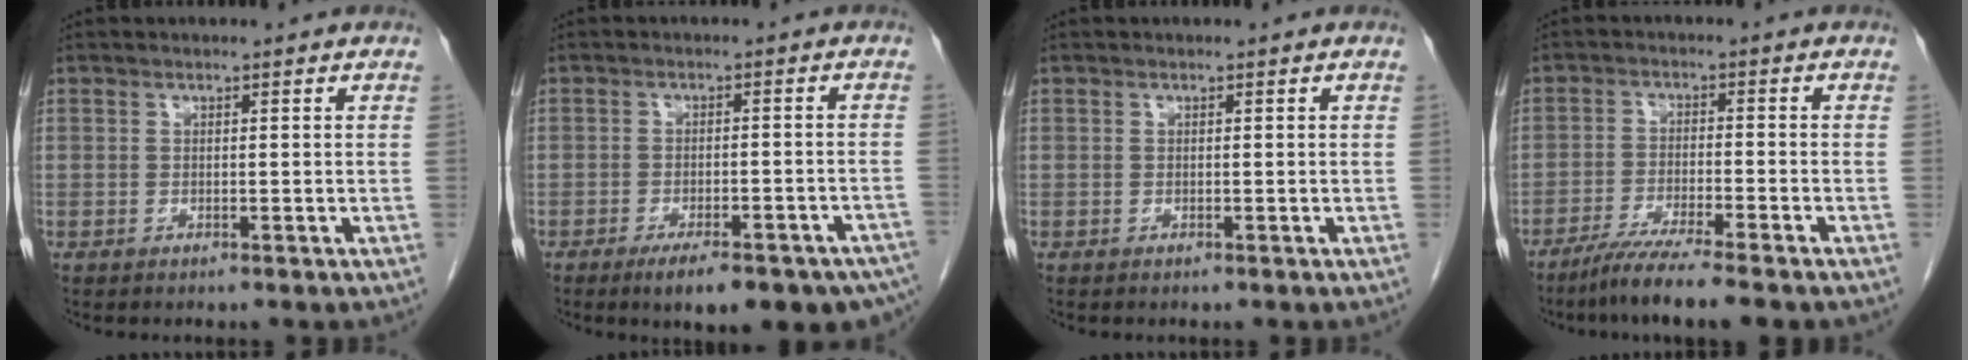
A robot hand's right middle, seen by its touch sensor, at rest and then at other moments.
{"total": 15.2, "force": [-11.2, 4.2, 9.4], "torque": [-0.078, 0.006, -0.139]}
{"total": 0.0}
{"total": 7.7, "force": [-6.0, -0.2, 4.8], "torque": [-0.082, -0.022, -0.103]}